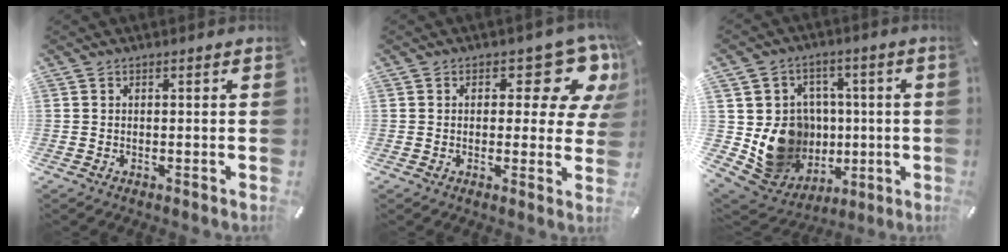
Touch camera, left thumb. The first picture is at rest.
{"total": 12.5, "force": [6.3, 5.9, 8.9], "torque": [-0.100, -0.049, 0.105]}
{"total": 14.9, "force": [-0.6, 14.1, 4.6], "torque": [-0.081, -0.003, 0.025]}